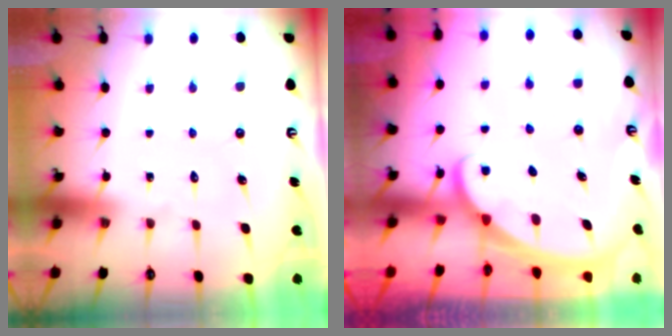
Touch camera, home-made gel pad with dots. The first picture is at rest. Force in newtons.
{"total": 1.8, "press": 1.8, "slide": 0.1}